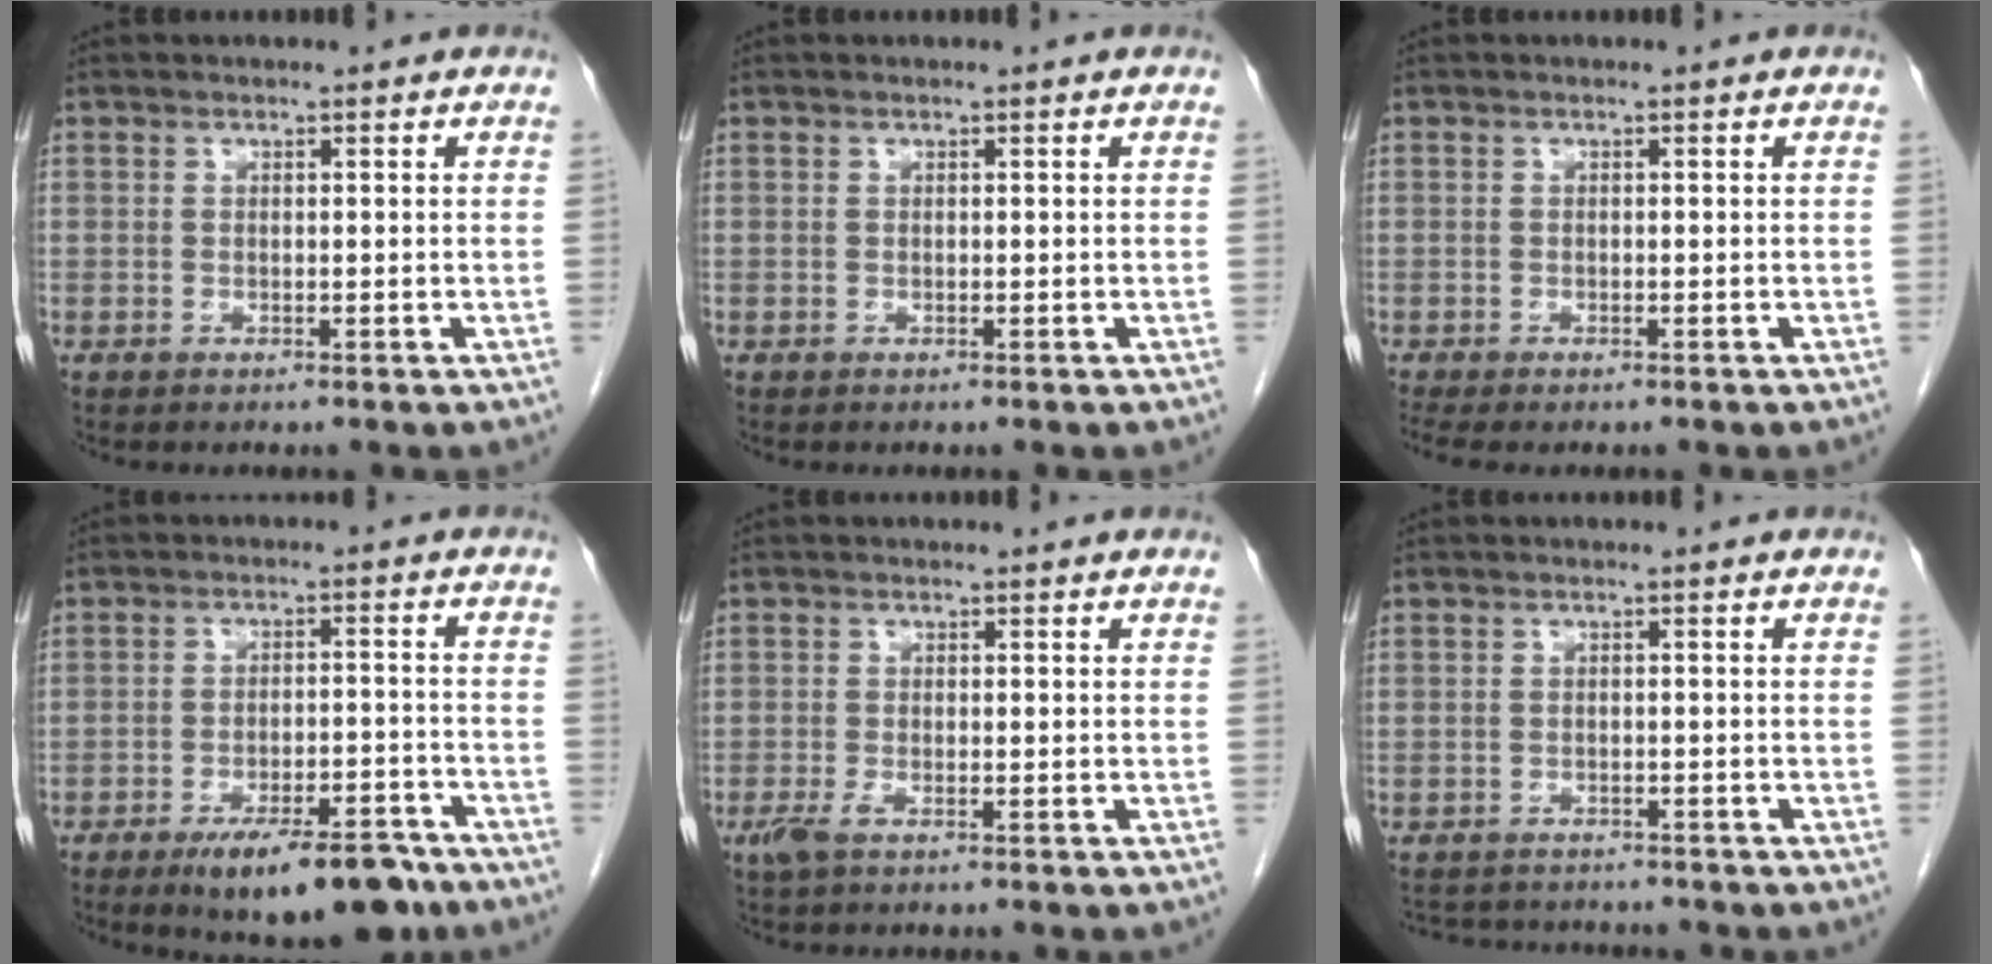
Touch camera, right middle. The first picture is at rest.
{"total": 0.0}
{"total": 3.3, "force": [-2.7, 1.0, 1.6], "torque": [-0.019, -0.008, -0.040]}
{"total": 11.9, "force": [-8.6, 3.7, 7.4], "torque": [-0.098, 0.002, -0.130]}
{"total": 1.9, "force": [-1.1, 0.4, 1.4], "torque": [-0.035, -0.004, -0.023]}
{"total": 6.7, "force": [-6.2, 1.9, 1.3], "torque": [-0.016, 0.005, -0.085]}